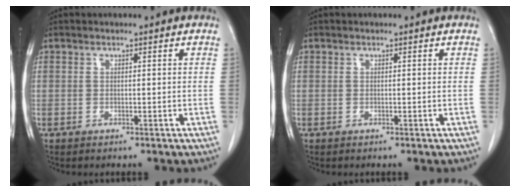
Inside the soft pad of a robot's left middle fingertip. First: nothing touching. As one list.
[{"total": 0.0}]